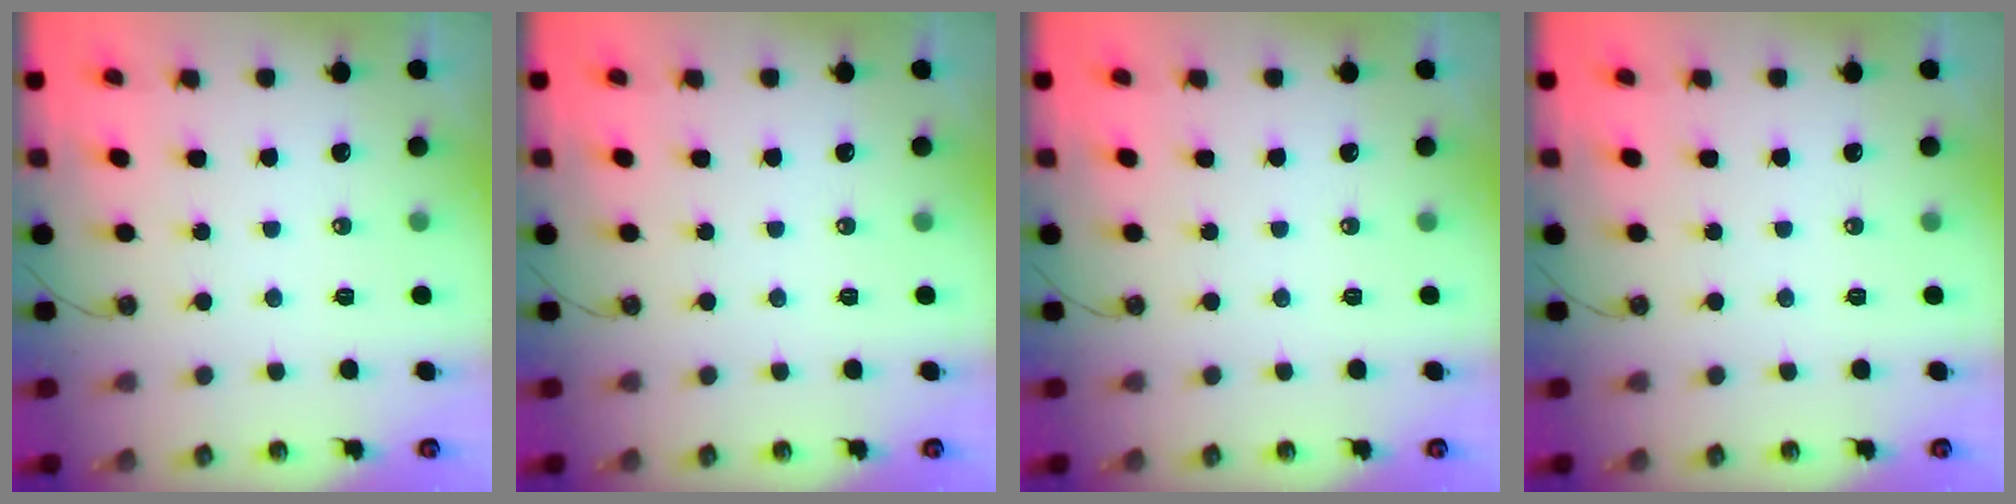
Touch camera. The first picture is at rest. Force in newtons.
{"total": 0.0}
{"total": 0.0}
{"total": 0.0}